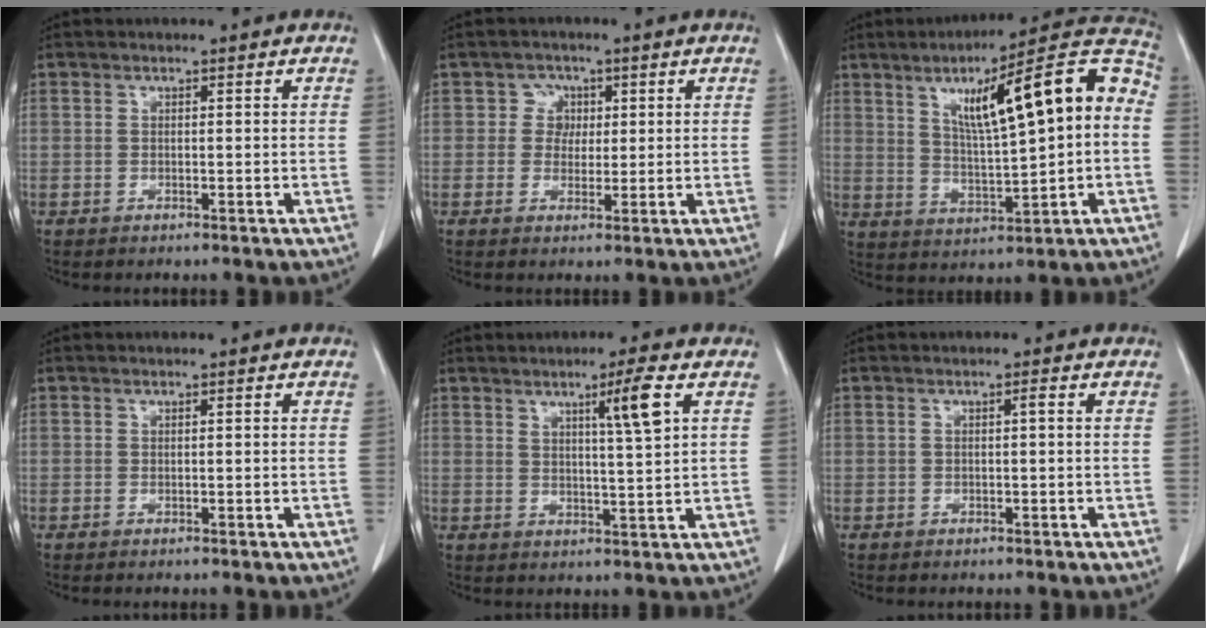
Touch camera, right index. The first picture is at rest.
{"total": 2.9, "force": [0.7, 2.8, 0.4], "torque": [0.004, 0.006, 0.009]}
{"total": 17.2, "force": [3.2, 2.7, 16.7], "torque": [-0.241, 0.040, 0.049]}
{"total": 0.5, "force": [-0.4, 0.0, 0.3], "torque": [-0.008, 0.000, -0.006]}
{"total": 5.6, "force": [2.5, -0.7, 4.9], "torque": [-0.077, -0.004, 0.044]}
{"total": 0.7, "force": [0.0, 0.0, 0.7], "torque": [-0.008, 0.004, 0.002]}